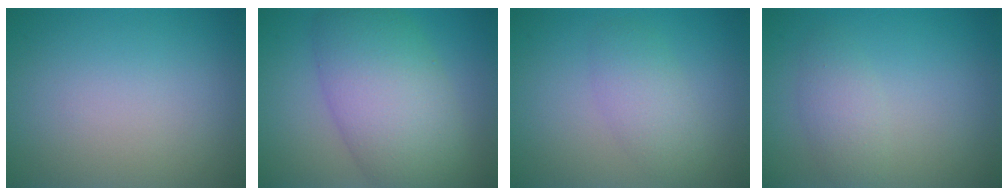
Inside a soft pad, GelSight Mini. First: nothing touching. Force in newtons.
{"total": 9.1, "press": 9.1, "slide": 0.2}
{"total": 2.7, "press": 2.7, "slide": 0.3}
{"total": 2.1, "press": 2.1, "slide": 0.1}